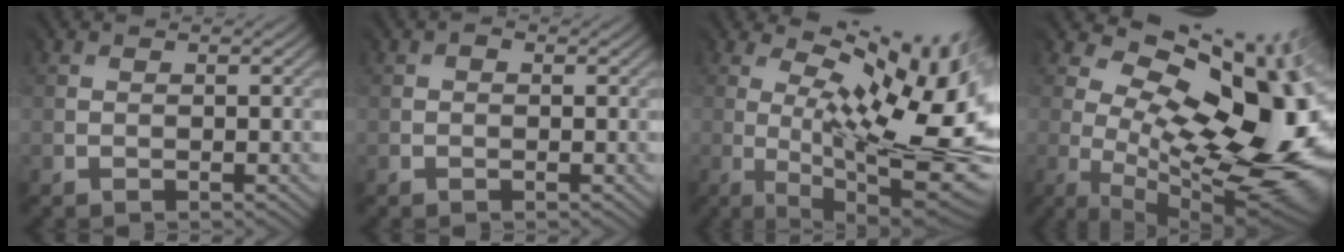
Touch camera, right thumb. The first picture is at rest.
{"total": 0.7, "force": [0.0, 0.6, 0.5], "torque": [-0.011, -0.002, 0.002]}
{"total": 16.7, "force": [2.0, 5.9, 15.5], "torque": [-0.218, 0.003, 0.049]}
{"total": 19.0, "force": [0.9, 9.4, 16.5], "torque": [-0.200, -0.010, 0.029]}